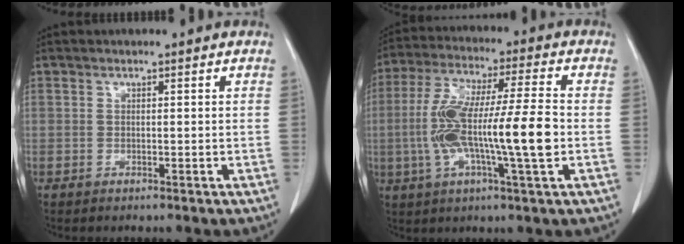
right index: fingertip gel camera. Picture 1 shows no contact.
{"total": 15.3, "force": [-2.1, 0.9, 15.2], "torque": [-0.290, 0.007, -0.040]}